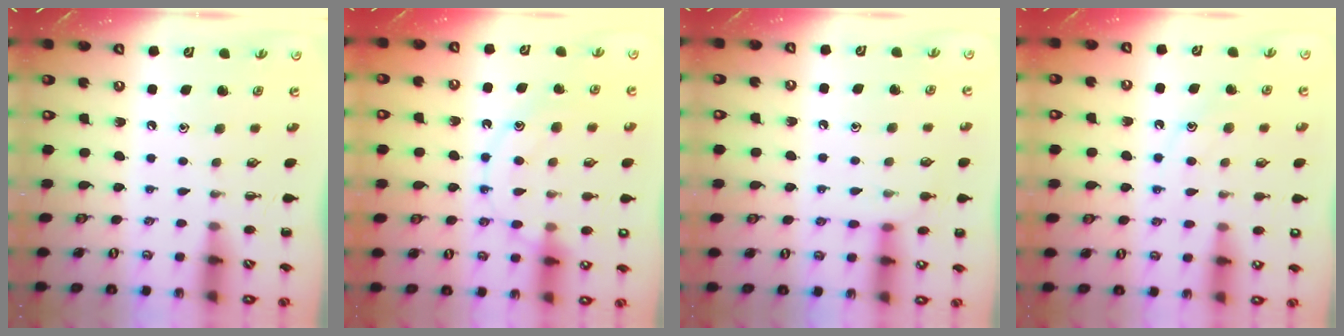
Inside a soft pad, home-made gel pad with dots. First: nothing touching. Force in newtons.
{"total": 14.4, "press": 14.3, "slide": 0.8}
{"total": 7.7, "press": 7.5, "slide": 1.5}
{"total": 10.9, "press": 10.8, "slide": 1.5}